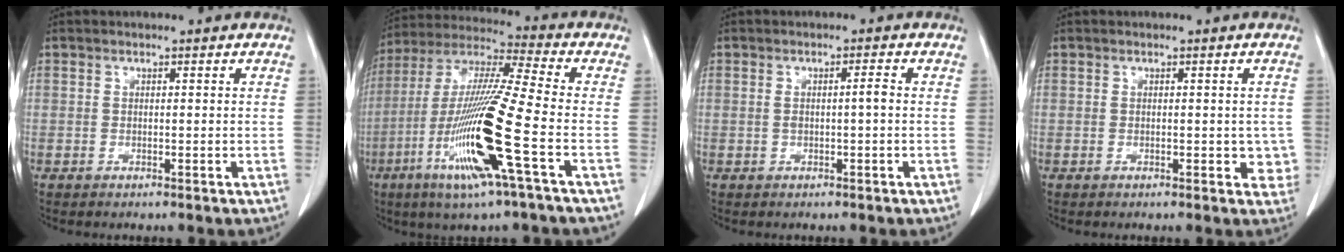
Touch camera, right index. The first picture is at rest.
{"total": 18.4, "force": [-6.3, -0.5, 17.3], "torque": [-0.364, -0.026, -0.130]}
{"total": 2.0, "force": [-0.1, 0.1, 2.0], "torque": [-0.036, 0.005, 0.000]}
{"total": 3.2, "force": [-0.6, 1.8, 2.5], "torque": [-0.009, 0.002, -0.007]}